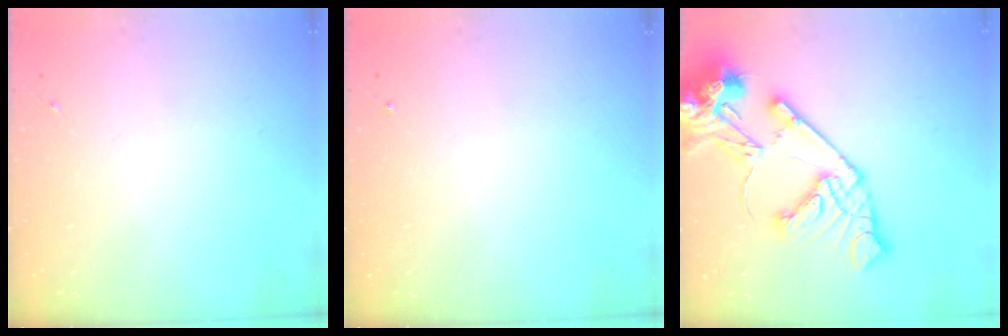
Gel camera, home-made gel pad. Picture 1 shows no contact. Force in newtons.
{"total": 0.0}
{"total": 20.6, "press": 20.5, "slide": 2.7}